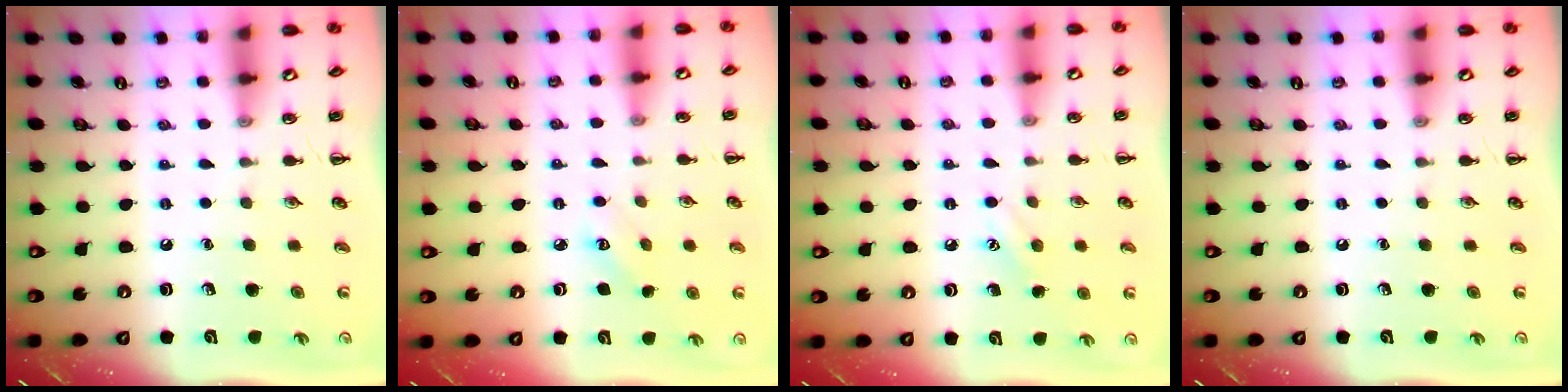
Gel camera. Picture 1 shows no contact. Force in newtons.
{"total": 2.9, "press": 2.8, "slide": 0.8}
{"total": 6.9, "press": 6.7, "slide": 1.8}
{"total": 0.0}